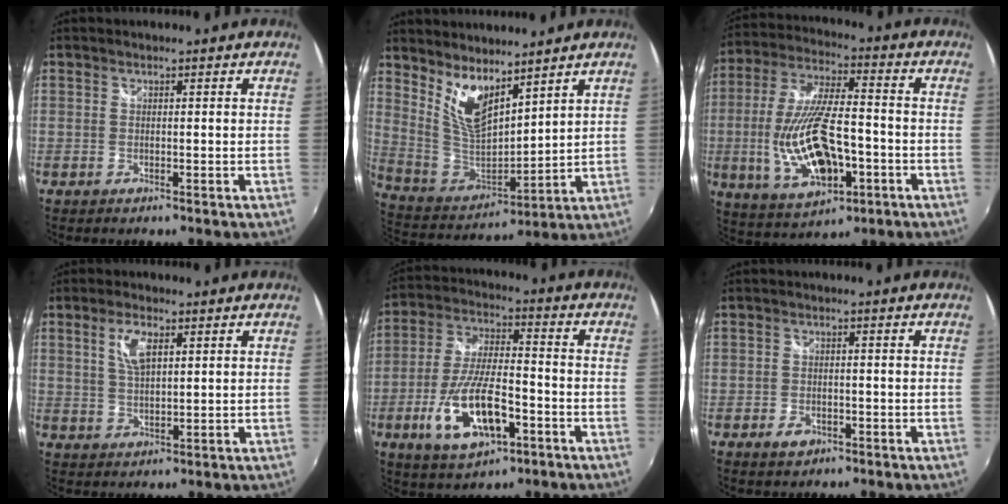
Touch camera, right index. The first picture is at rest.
{"total": 11.9, "force": [8.0, 4.7, 7.5], "torque": [-0.137, -0.014, 0.165]}
{"total": 18.3, "force": [-4.8, 7.6, 16.0], "torque": [-0.340, -0.015, -0.068]}
{"total": 5.5, "force": [2.2, 2.4, 4.4], "torque": [-0.081, 0.004, 0.044]}
{"total": 15.4, "force": [-6.0, 6.1, 12.8], "torque": [-0.267, -0.011, -0.101]}
{"total": 3.1, "force": [-1.8, 2.1, 1.5], "torque": [-0.033, -0.002, -0.029]}